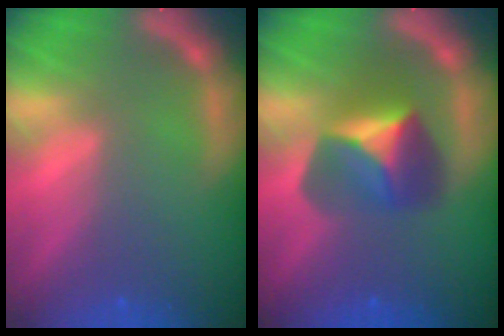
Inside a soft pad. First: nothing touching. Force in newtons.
{"total": 5.4}